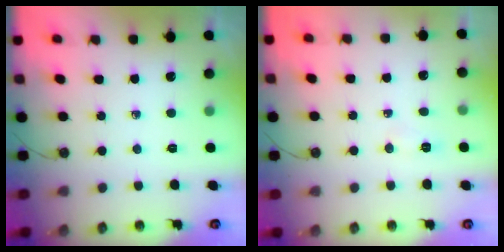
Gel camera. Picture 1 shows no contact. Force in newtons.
{"total": 4.9, "press": 4.7, "slide": 1.4}